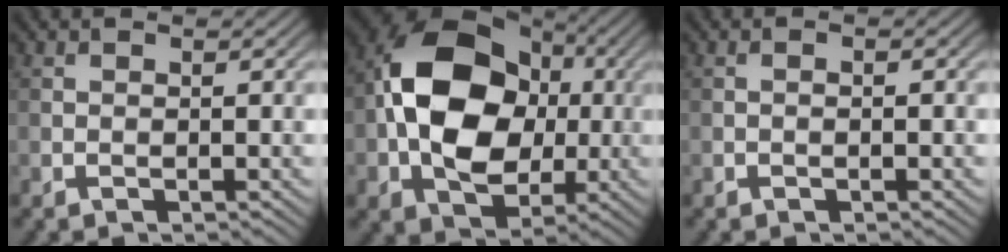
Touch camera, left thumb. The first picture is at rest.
{"total": 15.7, "force": [0.0, 11.4, 10.7], "torque": [-0.198, 0.014, -0.006]}
{"total": 0.7, "force": [-0.2, 0.2, 0.6], "torque": [-0.009, 0.001, -0.004]}